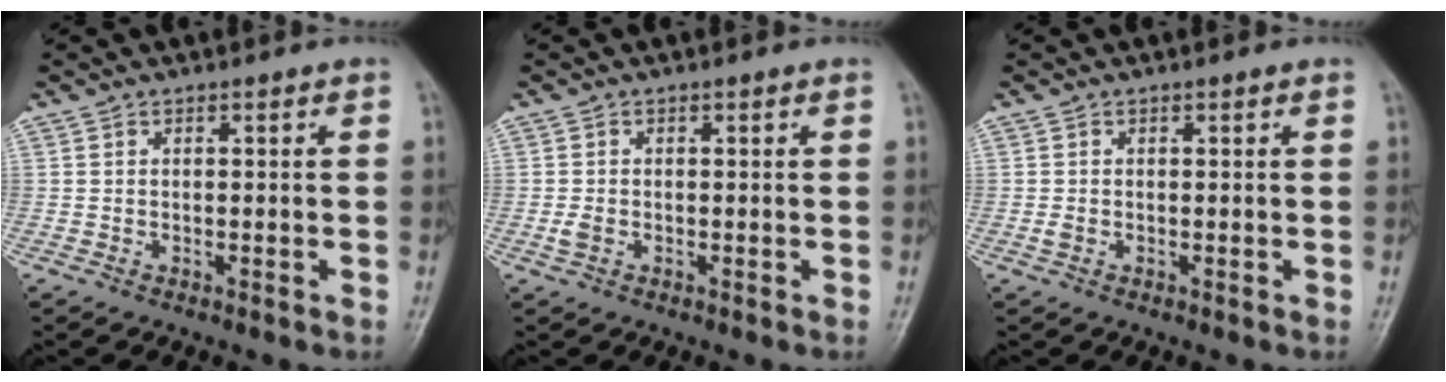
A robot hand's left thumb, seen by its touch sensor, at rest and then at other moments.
{"total": 1.7, "force": [-0.3, 1.1, 1.2], "torque": [-0.025, 0.001, -0.005]}
{"total": 1.0, "force": [0.0, 0.7, 0.8], "torque": [-0.016, 0.003, 0.002]}